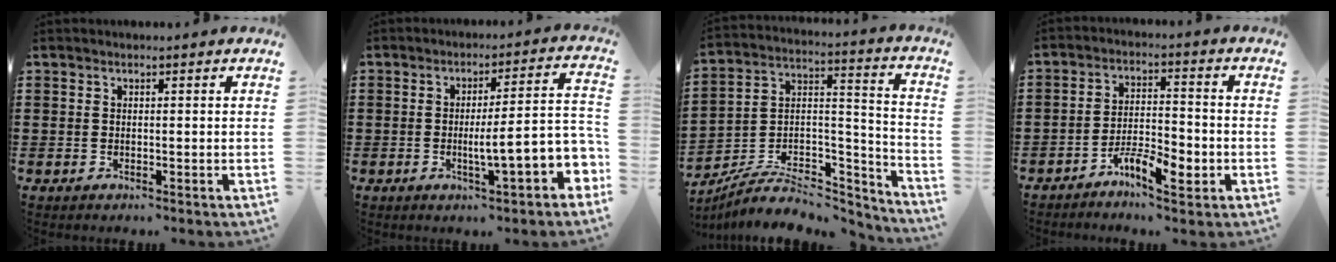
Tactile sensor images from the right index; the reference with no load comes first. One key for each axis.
{"total": 8.4, "fx": -2.4, "fy": 1.4, "fz": 8.0, "tx": -0.117, "ty": -0.009, "tz": -0.044}
{"total": 7.8, "fx": -6.0, "fy": 3.6, "fz": 3.5, "tx": -0.060, "ty": 0.013, "tz": -0.112}
{"total": 6.5, "fx": -3.8, "fy": 2.4, "fz": 4.7, "tx": -0.080, "ty": 0.013, "tz": -0.069}